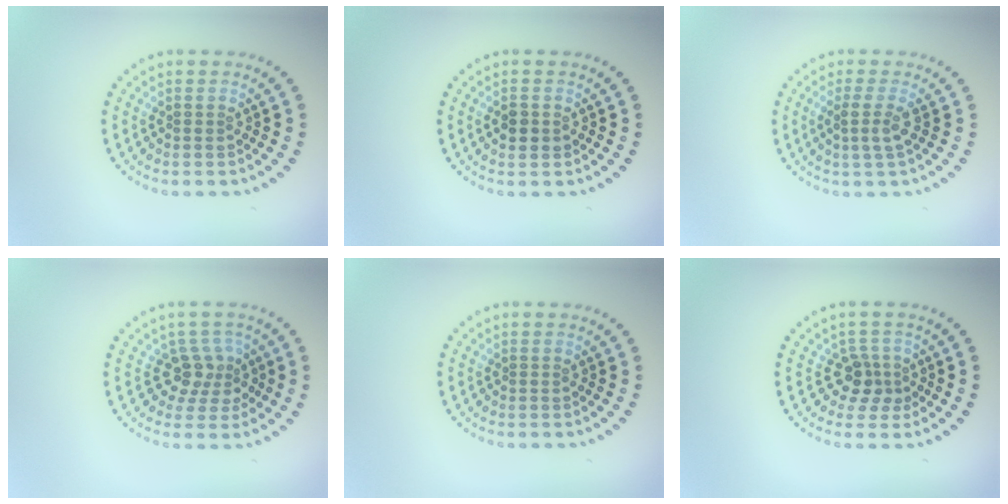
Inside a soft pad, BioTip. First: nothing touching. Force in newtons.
{"total": 1.5, "press": 1.5, "slide": 0.2}
{"total": 2.0, "press": 1.6, "slide": 1.2}
{"total": 2.8, "press": 2.2, "slide": 1.8}
{"total": 0.0}
{"total": 2.3, "press": 1.8, "slide": 1.5}